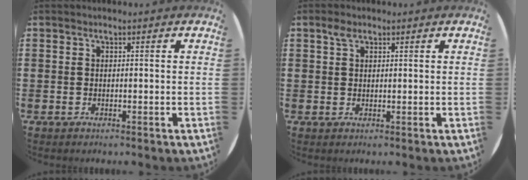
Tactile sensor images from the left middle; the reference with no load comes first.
{"total": 1.7, "force": [1.1, 1.0, 0.8], "torque": [-0.009, 0.002, 0.019]}